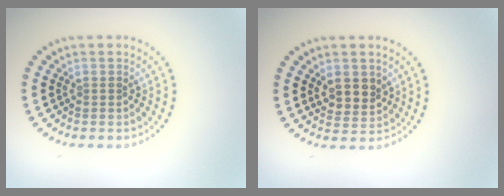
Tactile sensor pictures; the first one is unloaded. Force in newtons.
{"total": 2.7, "press": 2.5, "slide": 1.0}